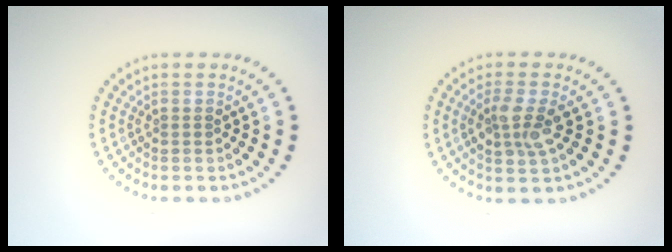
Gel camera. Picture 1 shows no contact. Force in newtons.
{"total": 2.8, "press": 2.8, "slide": 0.7}